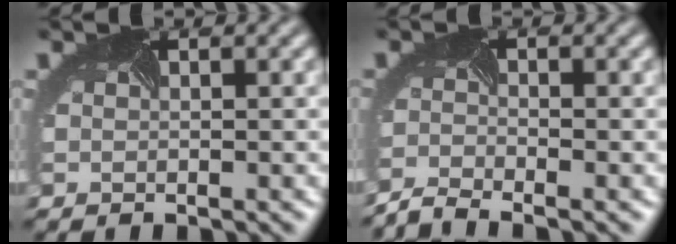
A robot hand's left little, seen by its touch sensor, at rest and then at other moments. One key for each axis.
{"total": 3.1, "fx": -3.1, "fy": -0.3, "fz": 0.1, "tx": -0.011, "ty": -0.008, "tz": -0.064}